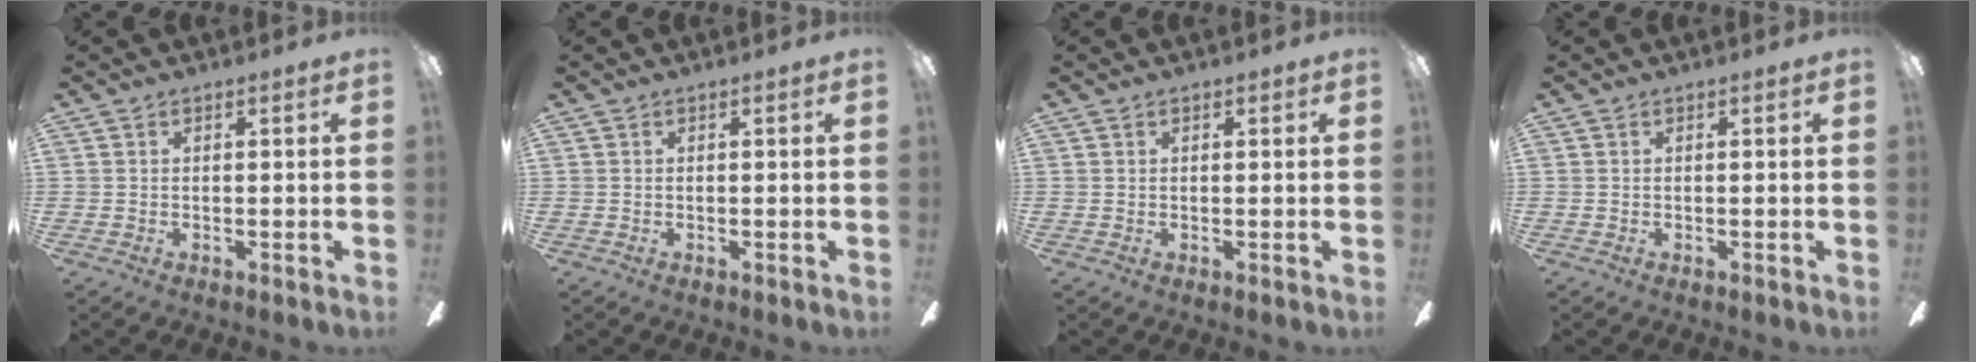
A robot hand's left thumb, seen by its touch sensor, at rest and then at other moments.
{"total": 0.0}
{"total": 0.6, "force": [0.3, 0.5, 0.3], "torque": [-0.005, 0.005, 0.004]}
{"total": 0.0}